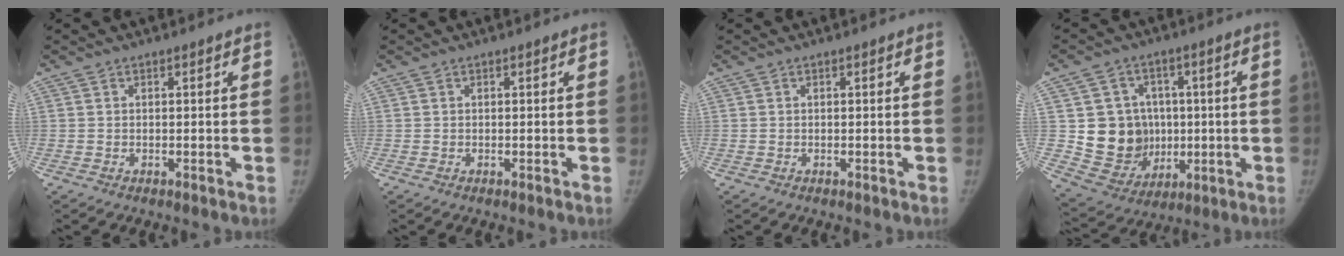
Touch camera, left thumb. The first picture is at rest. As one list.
[{"total": 0.0}, {"total": 0.0}, {"total": 13.5, "force": [0.5, 12.2, 5.5], "torque": [-0.053, 0.001, 0.036]}]